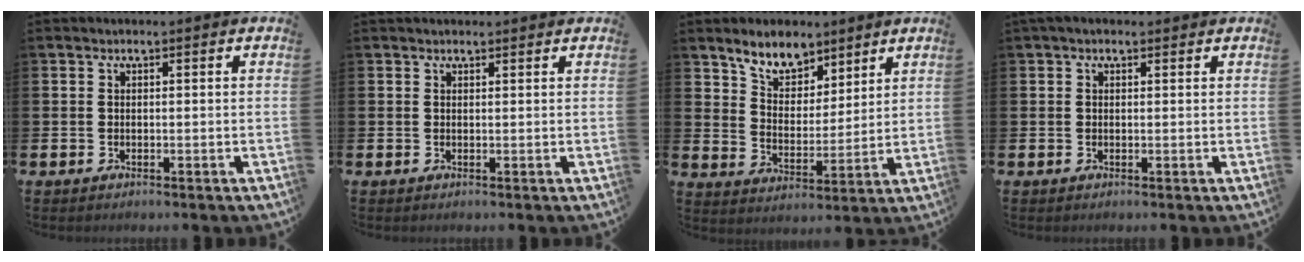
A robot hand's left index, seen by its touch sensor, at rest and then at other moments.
{"total": 0.9, "force": [0.8, 0.2, 0.1], "torque": [0.010, -0.003, 0.013]}
{"total": 7.4, "force": [6.4, 3.2, 2.0], "torque": [-0.054, -0.024, 0.115]}
{"total": 1.1, "force": [0.8, 0.6, 0.5], "torque": [0.001, 0.003, 0.012]}